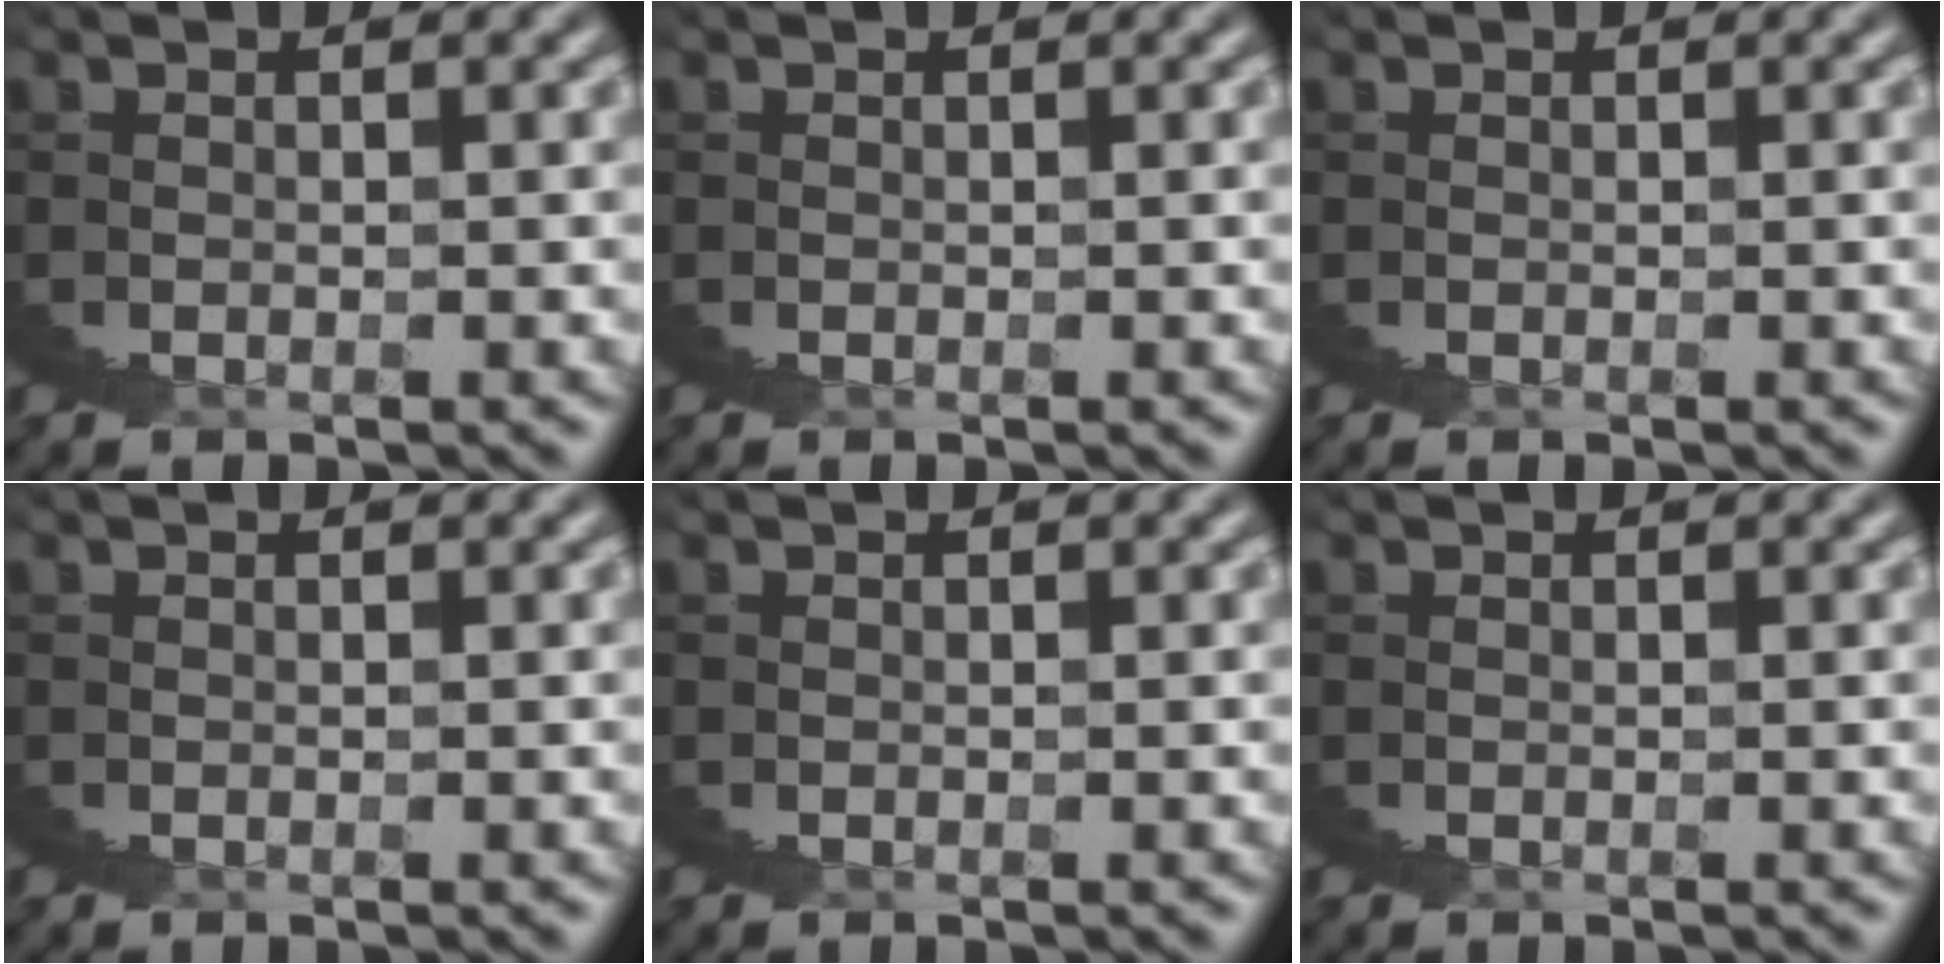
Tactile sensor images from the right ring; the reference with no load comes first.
{"total": 0.0}
{"total": 0.0}
{"total": 0.0}
{"total": 0.0}
{"total": 0.0}